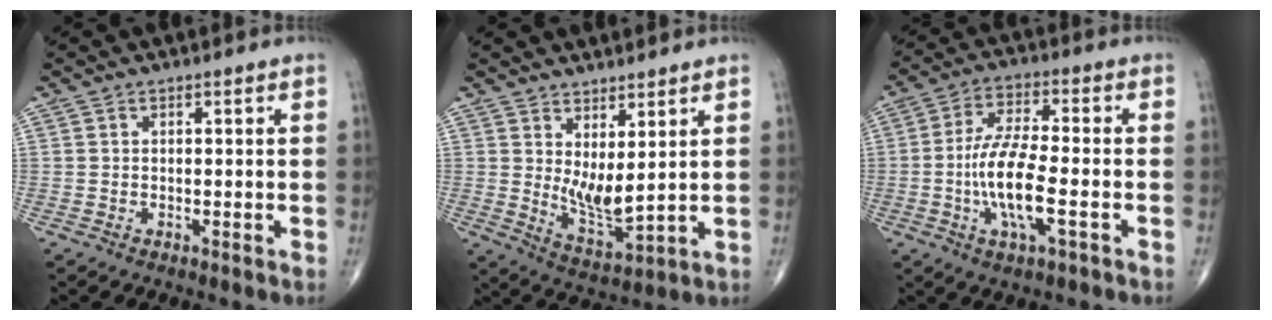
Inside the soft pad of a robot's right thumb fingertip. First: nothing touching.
{"total": 7.6, "force": [2.5, 2.5, 6.7], "torque": [-0.114, -0.041, 0.058]}
{"total": 11.7, "force": [-2.8, 3.5, 10.8], "torque": [-0.223, 0.013, -0.053]}